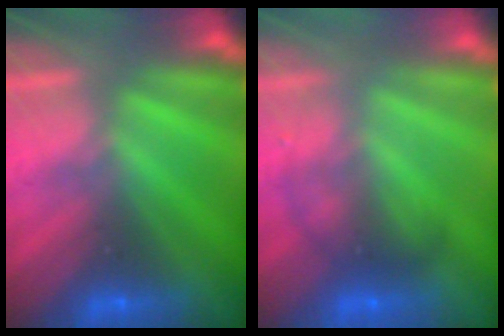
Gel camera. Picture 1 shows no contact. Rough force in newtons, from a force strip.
{"total": 2.0}